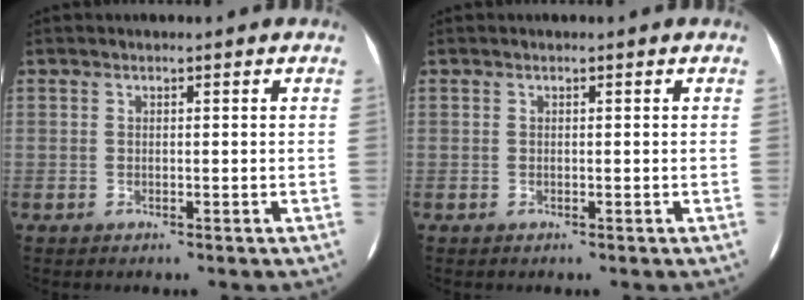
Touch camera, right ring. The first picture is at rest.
{"total": 0.0}